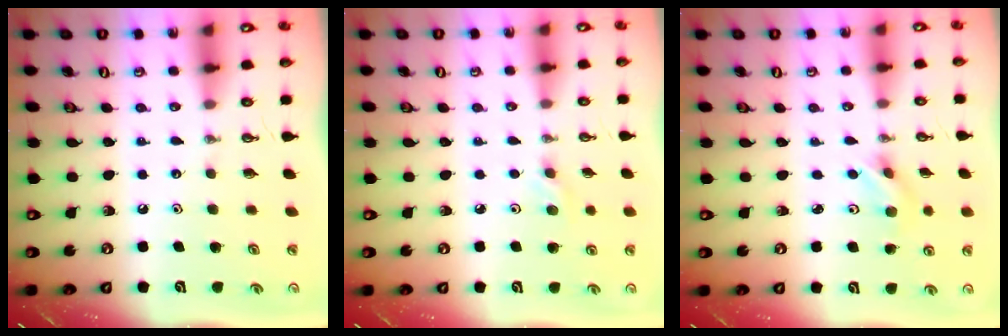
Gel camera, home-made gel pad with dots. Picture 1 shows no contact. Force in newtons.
{"total": 3.9, "press": 3.8, "slide": 0.6}
{"total": 3.5, "press": 2.6, "slide": 2.3}